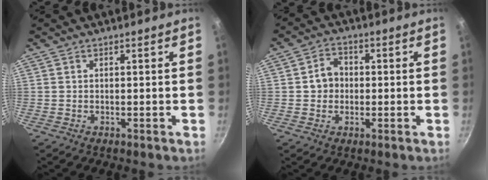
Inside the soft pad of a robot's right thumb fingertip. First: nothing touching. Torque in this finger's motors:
{"motor_torque": [0.09, 0.10, 0.03, -0.03, 0.00]}